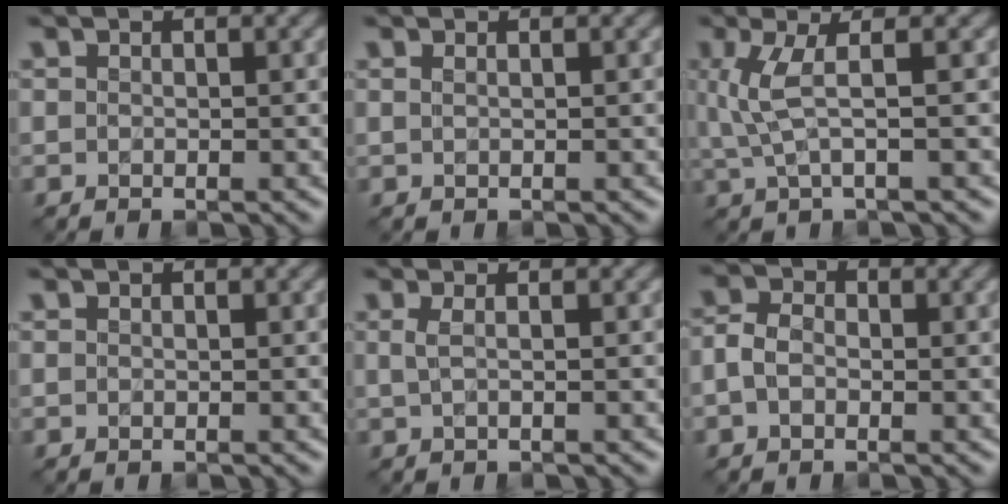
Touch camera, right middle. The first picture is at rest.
{"total": 1.0, "force": [0.5, 0.5, 0.7], "torque": [-0.005, -0.004, -0.001]}
{"total": 3.6, "force": [0.7, 0.8, 3.4], "torque": [-0.079, 0.001, 0.019]}
{"total": 0.0}
{"total": 1.4, "force": [0.2, 0.5, 1.3], "torque": [-0.023, 0.001, -0.001]}
{"total": 2.2, "force": [-0.5, 1.6, 1.4], "torque": [-0.030, 0.004, -0.017]}